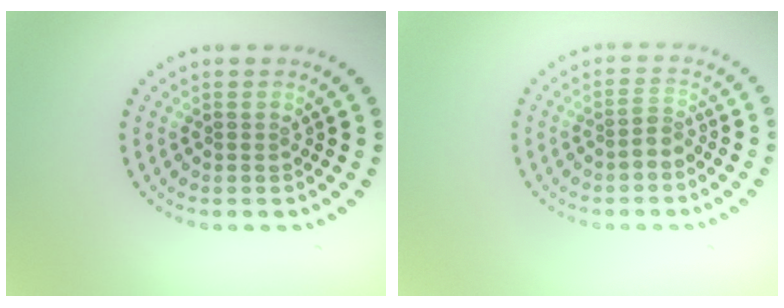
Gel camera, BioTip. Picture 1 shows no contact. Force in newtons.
{"total": 1.5, "press": 0.9, "slide": 1.1}